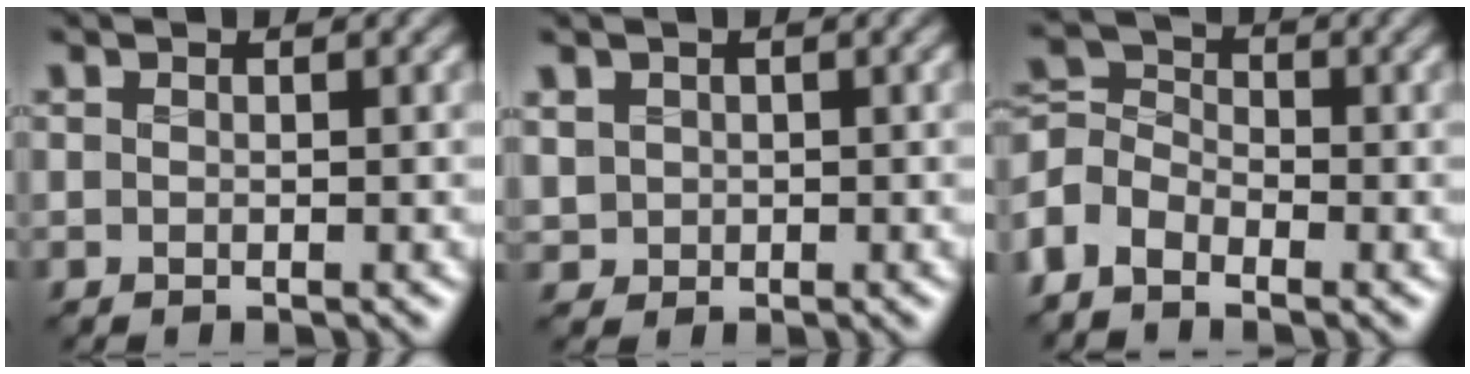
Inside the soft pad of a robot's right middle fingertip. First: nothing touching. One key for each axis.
{"total": 1.6, "fx": 0.4, "fy": 1.5, "fz": 0.4, "tx": -0.012, "ty": -0.003, "tz": 0.013}
{"total": 4.2, "fx": -2.6, "fy": 2.6, "fz": 2.1, "tx": -0.044, "ty": 0.007, "tz": -0.069}